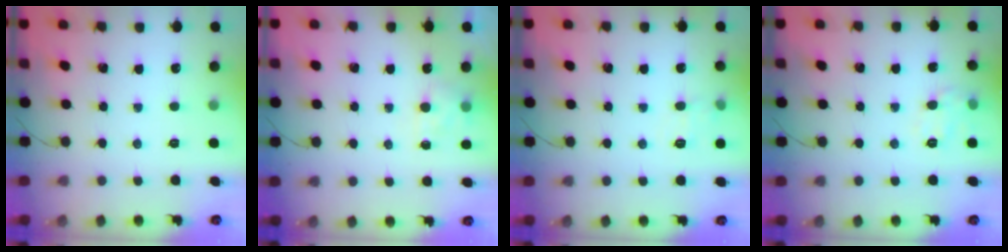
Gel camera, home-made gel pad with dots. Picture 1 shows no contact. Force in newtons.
{"total": 6.2, "press": 6.0, "slide": 1.4}
{"total": 6.3, "press": 6.1, "slide": 1.7}
{"total": 8.2, "press": 8.2, "slide": 0.6}